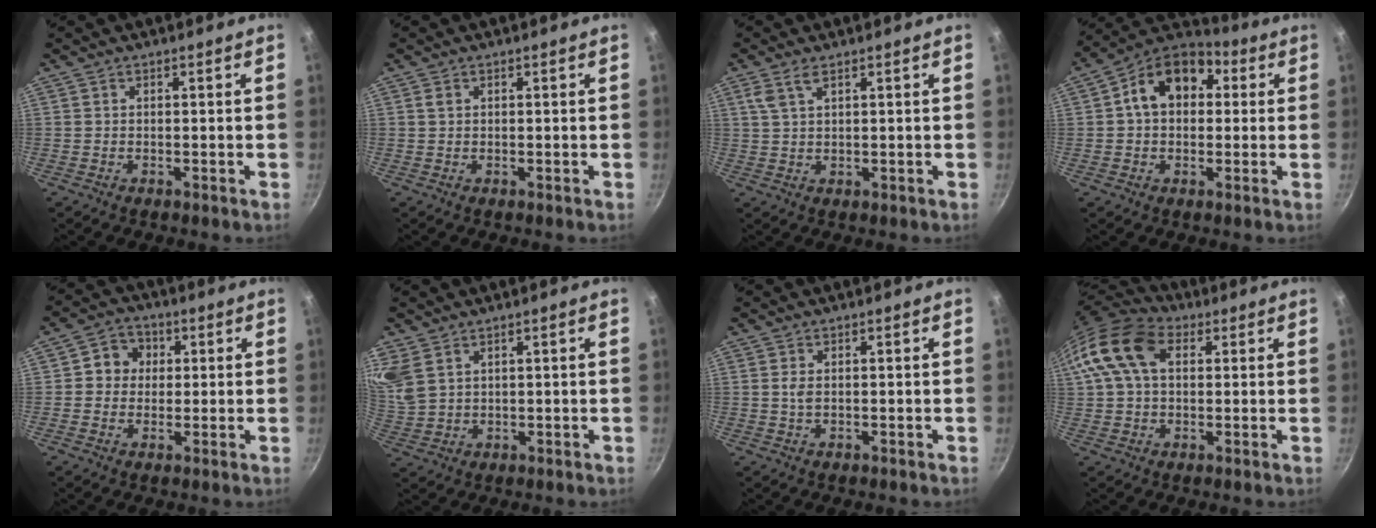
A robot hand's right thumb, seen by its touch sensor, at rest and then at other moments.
{"total": 0.9, "force": [0.3, 0.7, 0.5], "torque": [-0.008, 0.000, 0.005]}
{"total": 3.5, "force": [1.8, 1.5, 2.6], "torque": [-0.049, -0.002, 0.041]}
{"total": 13.8, "force": [2.6, 10.0, 9.1], "torque": [-0.111, 0.029, 0.020]}
{"total": 6.1, "force": [1.2, 5.5, 2.3], "torque": [0.000, 0.005, 0.006]}
{"total": 7.1, "force": [4.1, 4.4, 3.7], "torque": [-0.067, -0.009, 0.090]}
{"total": 1.6, "force": [0.3, 0.8, 1.3], "torque": [-0.026, -0.001, 0.004]}
{"total": 14.1, "force": [3.9, 9.3, 9.8], "torque": [-0.174, 0.019, 0.051]}